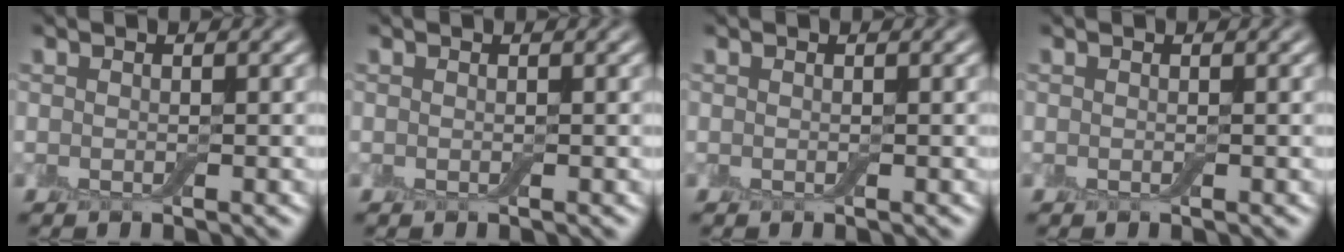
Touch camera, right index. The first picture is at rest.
{"total": 0.0}
{"total": 0.0}
{"total": 0.0}